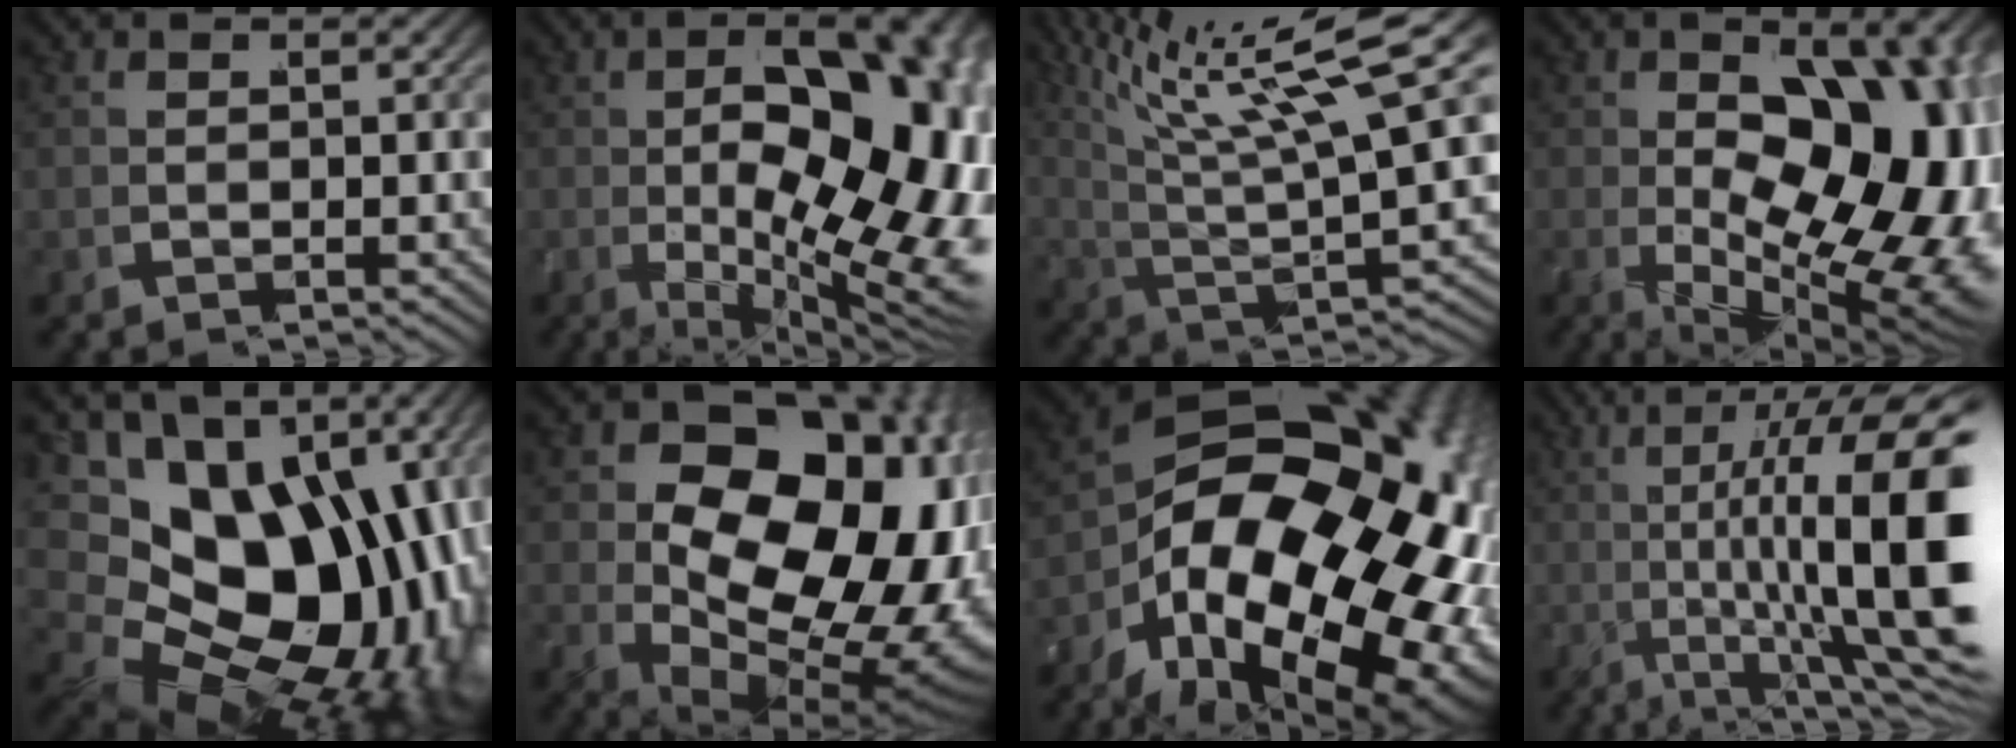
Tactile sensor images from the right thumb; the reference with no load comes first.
{"total": 20.9, "force": [-2.4, 11.9, 17.0], "torque": [-0.270, -0.057, 0.002]}
{"total": 12.6, "force": [7.1, 4.4, 9.5], "torque": [-0.156, 0.018, 0.118]}
{"total": 20.5, "force": [-3.6, 12.4, 15.9], "torque": [-0.267, -0.071, -0.008]}
{"total": 24.9, "force": [-2.4, 17.9, 17.2], "torque": [-0.319, -0.067, -0.006]}
{"total": 27.6, "force": [-0.1, 18.5, 20.5], "torque": [-0.335, -0.065, 0.031]}
{"total": 32.3, "force": [-2.3, 21.0, 24.5], "torque": [-0.386, -0.063, -0.008]}
{"total": 16.3, "force": [1.9, 8.0, 14.0], "torque": [-0.221, -0.010, 0.034]}